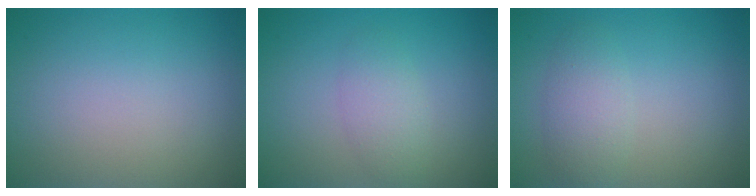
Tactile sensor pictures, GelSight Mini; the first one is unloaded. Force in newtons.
{"total": 2.2, "press": 2.2, "slide": 0.1}
{"total": 2.6, "press": 2.6, "slide": 0.1}